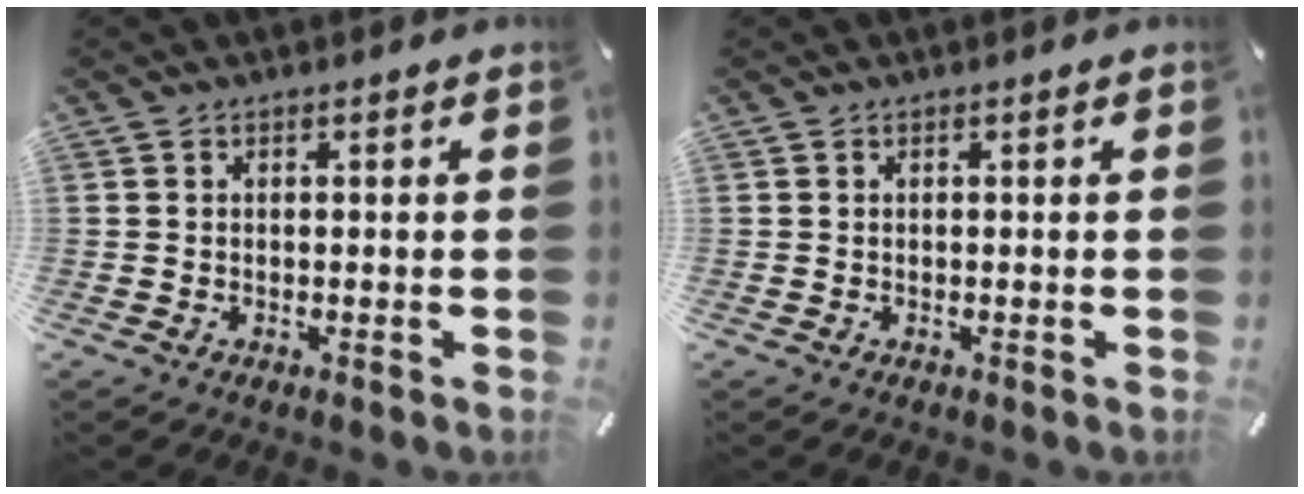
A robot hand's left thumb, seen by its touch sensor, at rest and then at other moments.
{"total": 0.0}